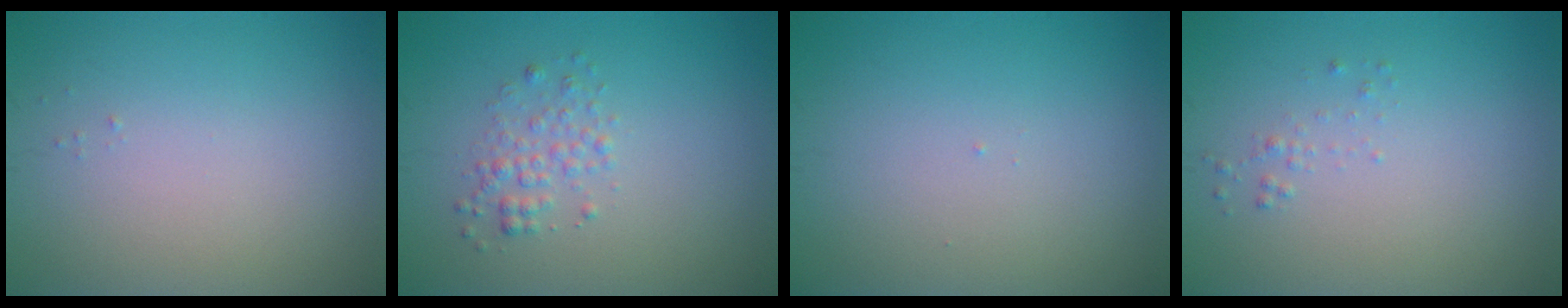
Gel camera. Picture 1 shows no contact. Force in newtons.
{"total": 1.8, "press": 1.8, "slide": 0.1}
{"total": 0.0}
{"total": 0.6, "press": 0.6, "slide": 0.1}